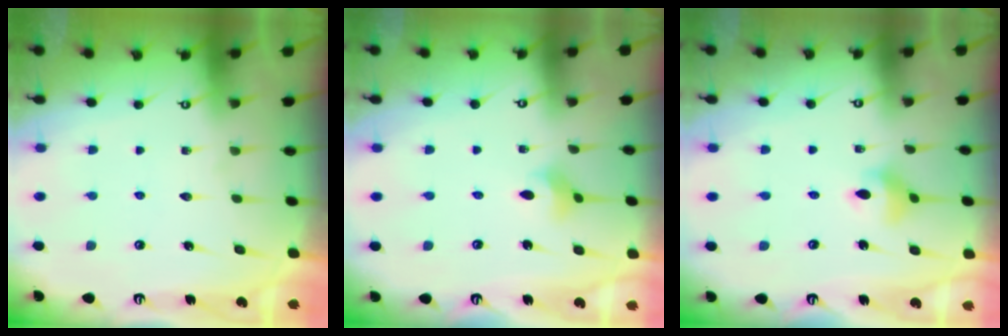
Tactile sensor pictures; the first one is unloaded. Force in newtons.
{"total": 2.9, "press": 2.8, "slide": 0.6}
{"total": 5.7, "press": 5.4, "slide": 1.8}